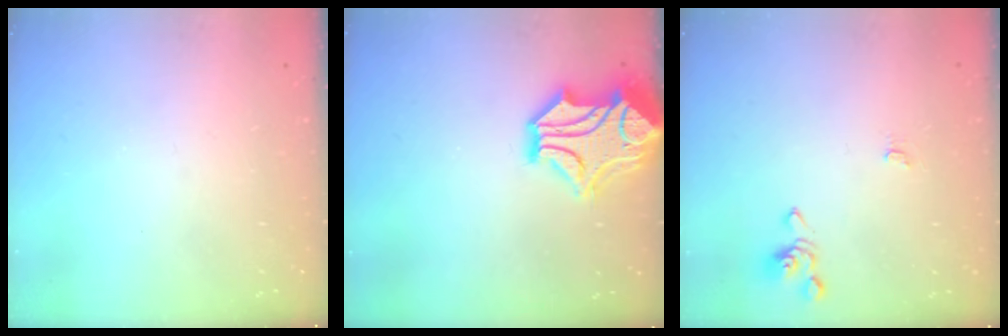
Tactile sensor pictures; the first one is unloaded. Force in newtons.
{"total": 7.5, "press": 7.1, "slide": 2.3}
{"total": 0.0}